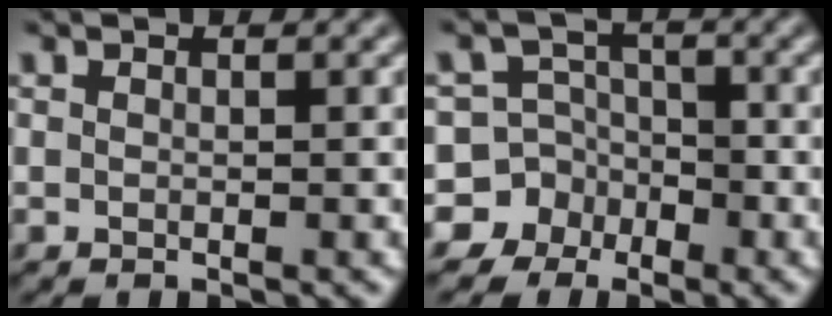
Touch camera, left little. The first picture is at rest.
{"total": 8.0, "force": [-4.1, 6.8, 0.1], "torque": [-0.001, -0.006, -0.089]}